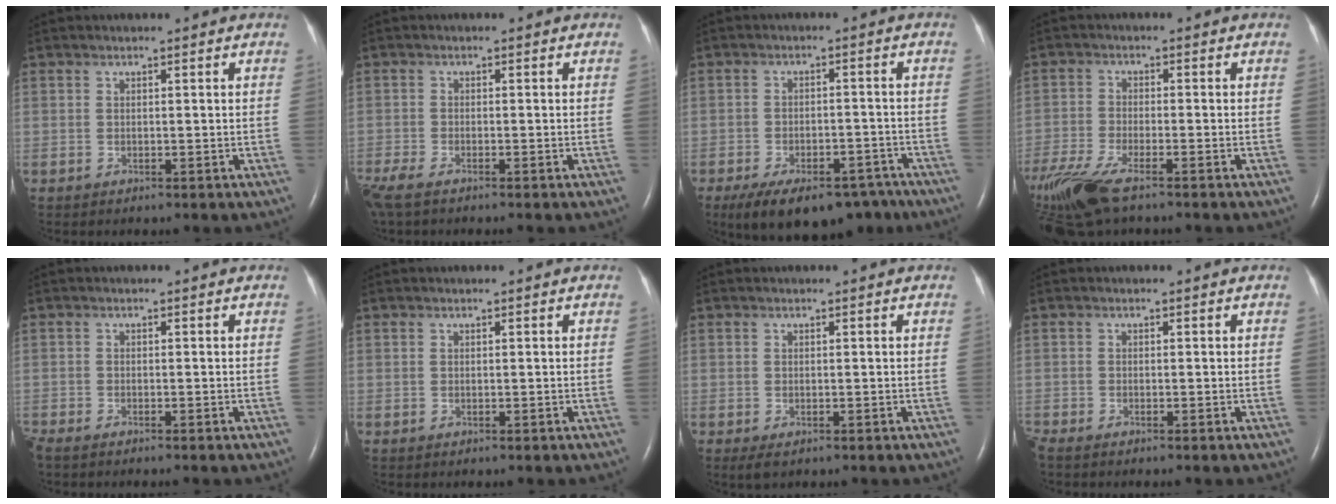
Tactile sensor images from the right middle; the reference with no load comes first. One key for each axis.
{"total": 5.9, "fx": -4.6, "fy": 1.3, "fz": 3.3, "tx": -0.074, "ty": -0.015, "tz": -0.088}
{"total": 14.9, "fx": -10.7, "fy": 7.2, "fz": 7.4, "tx": -0.127, "ty": 0.001, "tz": -0.151}
{"total": 12.8, "fx": -9.3, "fy": 3.1, "fz": 8.2, "tx": -0.193, "ty": -0.028, "tz": -0.168}
{"total": 2.7, "fx": -2.4, "fy": 0.1, "fz": 1.2, "tx": -0.022, "ty": -0.005, "tz": -0.040}
{"total": 0.0}
{"total": 1.4, "fx": -0.6, "fy": 0.7, "fz": 1.1, "tx": -0.020, "ty": -0.003, "tz": -0.004}
{"total": 1.1, "fx": -1.0, "fy": -0.2, "fz": 0.4, "tx": -0.016, "ty": -0.004, "tz": -0.023}